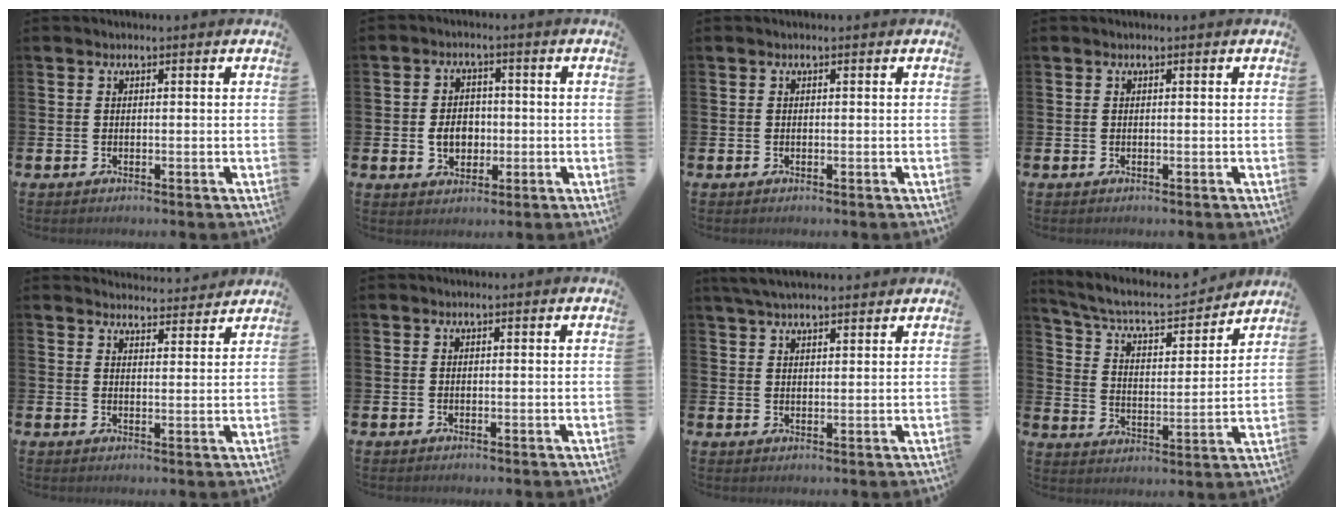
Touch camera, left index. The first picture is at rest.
{"total": 4.3, "force": [-0.6, 3.4, 2.6], "torque": [-0.034, 0.001, -0.019]}
{"total": 0.0}
{"total": 0.0}
{"total": 3.9, "force": [3.8, 0.5, -0.1], "torque": [0.007, -0.029, 0.067]}
{"total": 0.0}
{"total": 4.3, "force": [3.9, 0.9, 1.5], "torque": [-0.036, -0.009, 0.072]}
{"total": 7.6, "force": [6.7, 2.2, 2.7], "torque": [-0.090, -0.045, 0.112]}